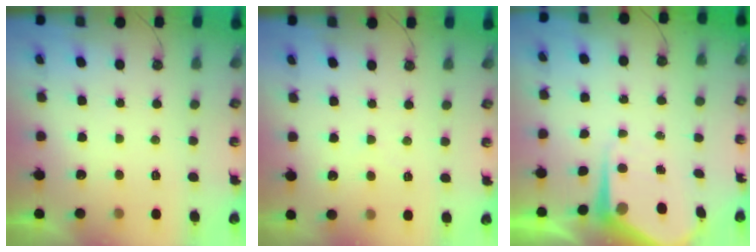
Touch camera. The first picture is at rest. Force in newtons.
{"total": 2.1, "press": 2.0, "slide": 0.4}
{"total": 8.3, "press": 8.3, "slide": 0.3}